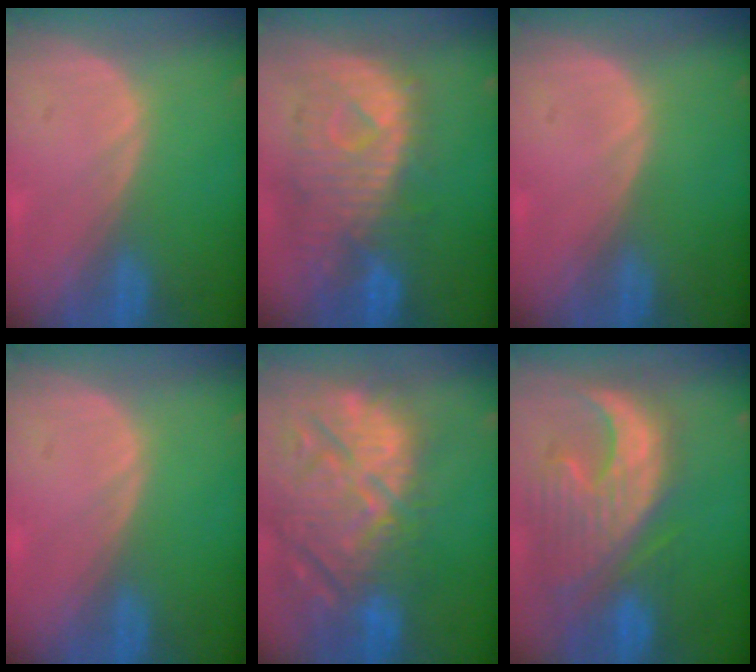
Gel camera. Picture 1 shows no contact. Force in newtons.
{"total": 10.8, "press": 9.7, "slide": 4.8}
{"total": 0.0}
{"total": 0.0}
{"total": 15.2, "press": 12.9, "slide": 8.0}
{"total": 12.8, "press": 11.2, "slide": 6.2}